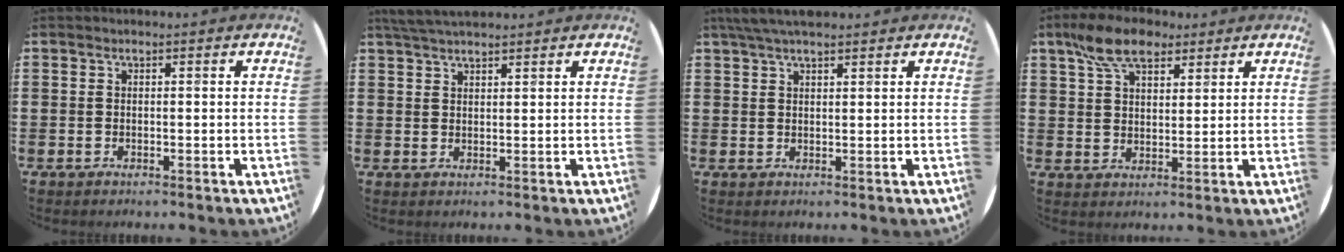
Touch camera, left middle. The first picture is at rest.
{"total": 3.3, "force": [3.1, 0.5, 1.0], "torque": [-0.027, -0.001, 0.058]}
{"total": 3.6, "force": [3.1, 0.7, 1.7], "torque": [-0.040, 0.001, 0.057]}
{"total": 7.9, "force": [5.7, 3.9, 3.9], "torque": [-0.086, 0.001, 0.105]}